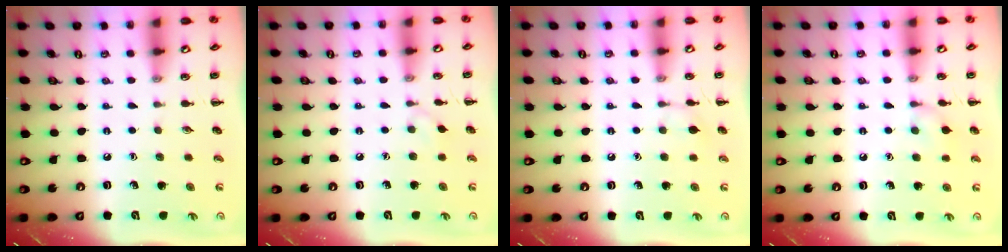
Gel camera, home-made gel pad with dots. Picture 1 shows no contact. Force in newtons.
{"total": 3.7, "press": 3.4, "slide": 1.4}
{"total": 5.6, "press": 5.5, "slide": 1.0}
{"total": 6.6, "press": 6.4, "slide": 1.5}